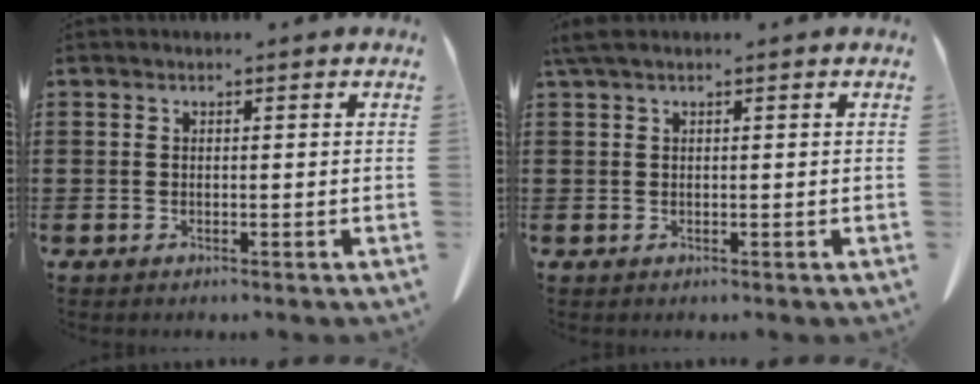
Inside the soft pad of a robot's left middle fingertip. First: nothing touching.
{"total": 1.2, "force": [0.6, 0.0, 1.0], "torque": [-0.022, -0.001, 0.012]}